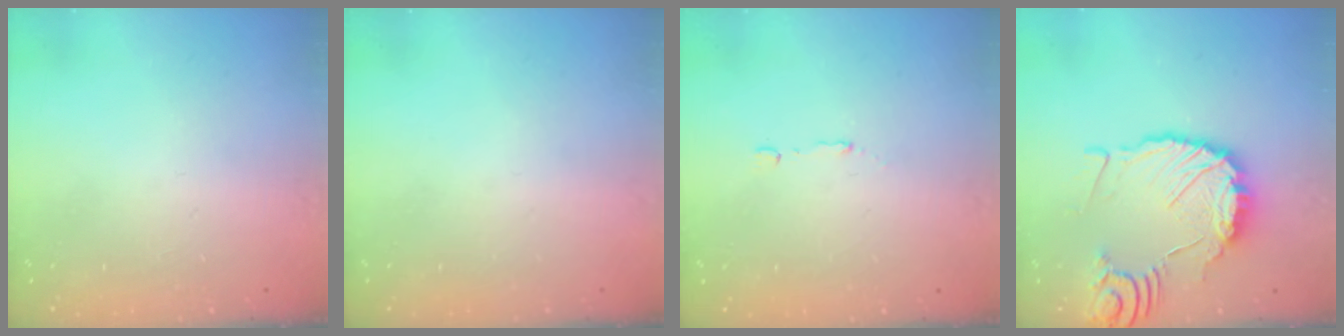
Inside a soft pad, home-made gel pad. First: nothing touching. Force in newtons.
{"total": 0.0}
{"total": 2.9, "press": 2.9, "slide": 0.6}
{"total": 11.9, "press": 11.8, "slide": 1.3}